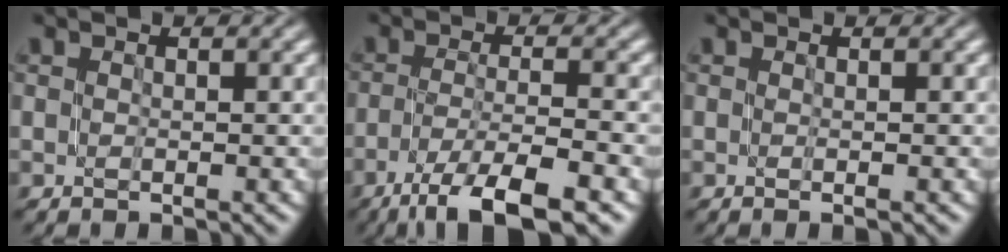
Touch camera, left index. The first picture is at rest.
{"total": 7.5, "force": [-4.9, 1.5, 5.5], "torque": [-0.091, 0.000, -0.089]}
{"total": 0.9, "force": [-0.1, 0.3, 0.8], "torque": [-0.008, -0.006, -0.006]}